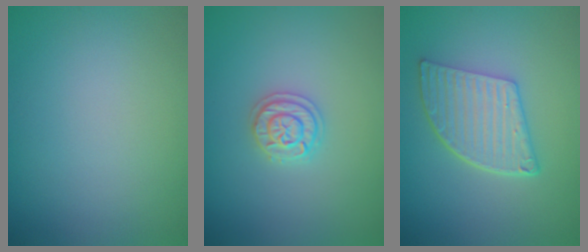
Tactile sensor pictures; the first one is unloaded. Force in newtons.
{"total": 2.0, "press": 2.0, "slide": 0.3}
{"total": 5.5, "press": 4.2, "slide": 3.5}